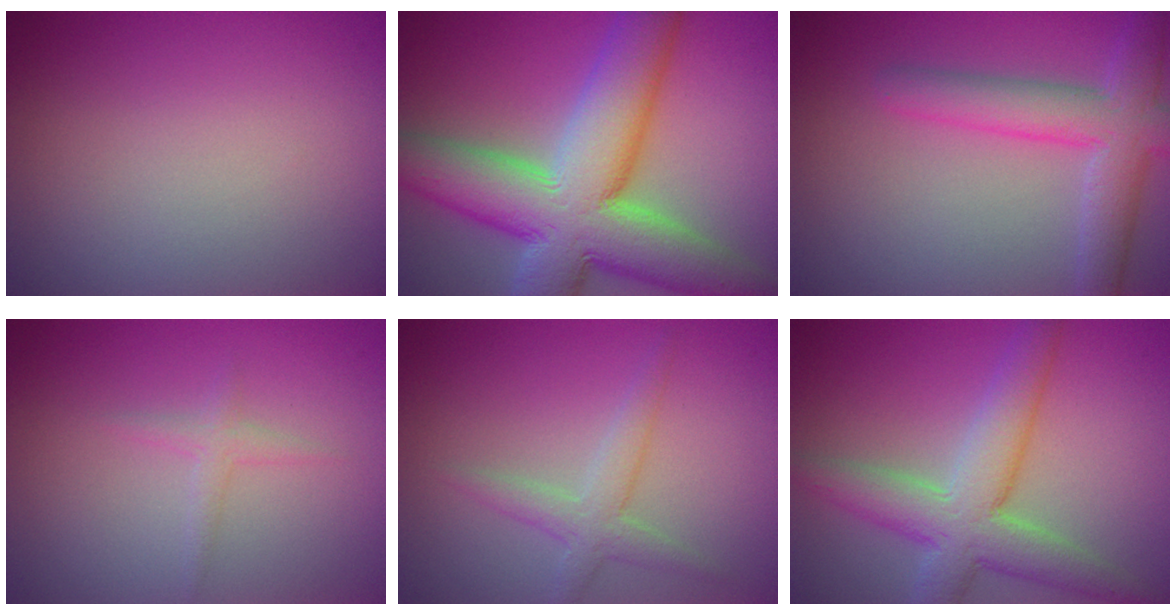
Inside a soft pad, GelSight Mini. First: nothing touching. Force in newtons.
{"total": 13.9, "press": 13.9, "slide": 1.0}
{"total": 5.3, "press": 5.2, "slide": 0.3}
{"total": 1.2, "press": 1.2, "slide": 0.0}
{"total": 2.5, "press": 2.5, "slide": 0.1}
{"total": 6.5, "press": 6.5, "slide": 0.4}